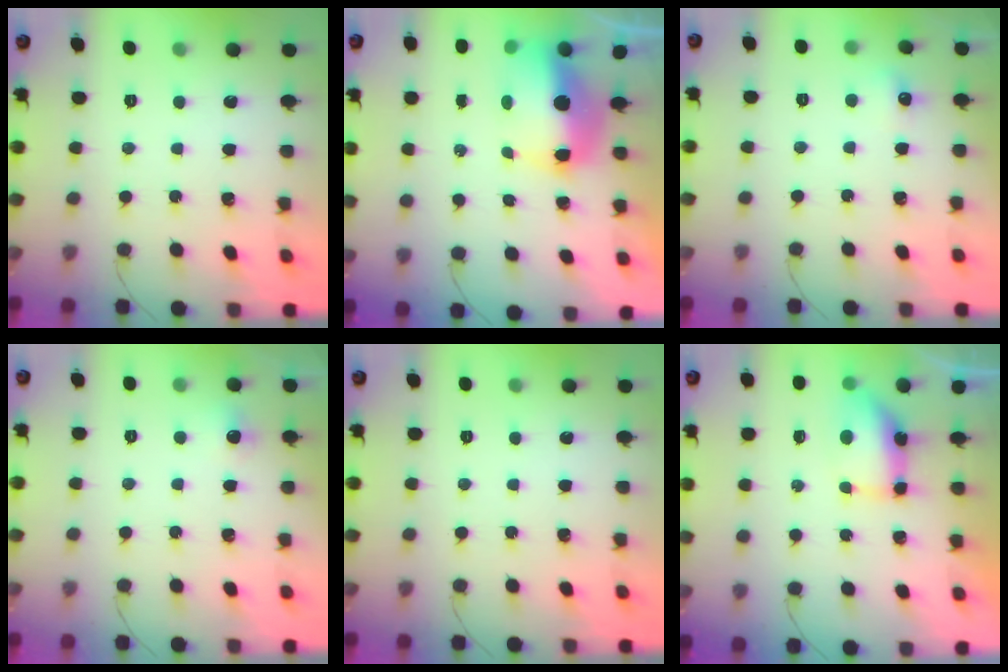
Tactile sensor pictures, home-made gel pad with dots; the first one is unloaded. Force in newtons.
{"total": 10.5, "press": 10.3, "slide": 2.2}
{"total": 5.0, "press": 4.8, "slide": 1.4}
{"total": 4.0, "press": 3.7, "slide": 1.6}
{"total": 0.0}
{"total": 12.5, "press": 9.3, "slide": 8.3}